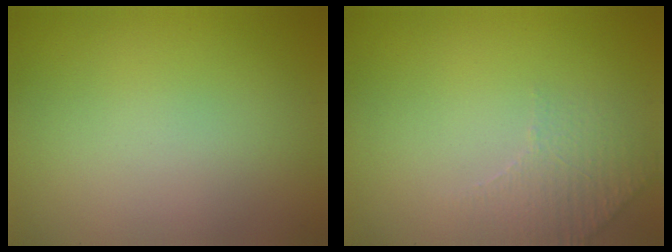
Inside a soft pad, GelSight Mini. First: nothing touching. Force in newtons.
{"total": 2.3, "press": 2.3, "slide": 0.6}